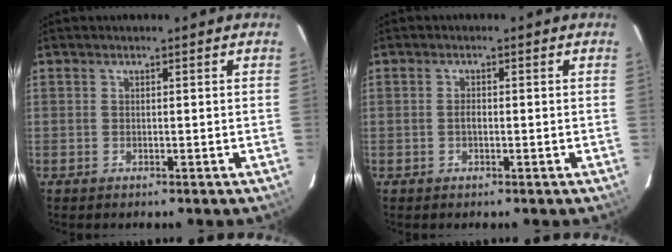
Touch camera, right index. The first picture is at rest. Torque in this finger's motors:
{"motor_torque": [0.35, -0.04, 0.23, 0.04]}